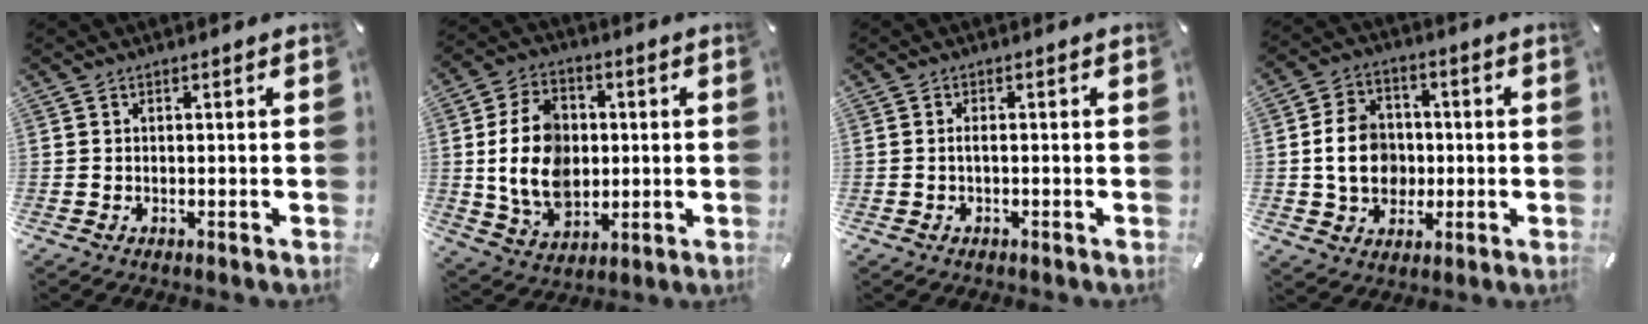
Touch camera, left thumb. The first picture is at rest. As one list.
[{"total": 15.4, "force": [0.6, 11.7, 10.0], "torque": [-0.202, 0.007, 0.009]}, {"total": 1.2, "force": [-0.3, 0.4, 1.1], "torque": [-0.022, 0.000, -0.006]}, {"total": 10.9, "force": [-0.3, 9.3, 5.6], "torque": [-0.104, 0.012, -0.004]}]